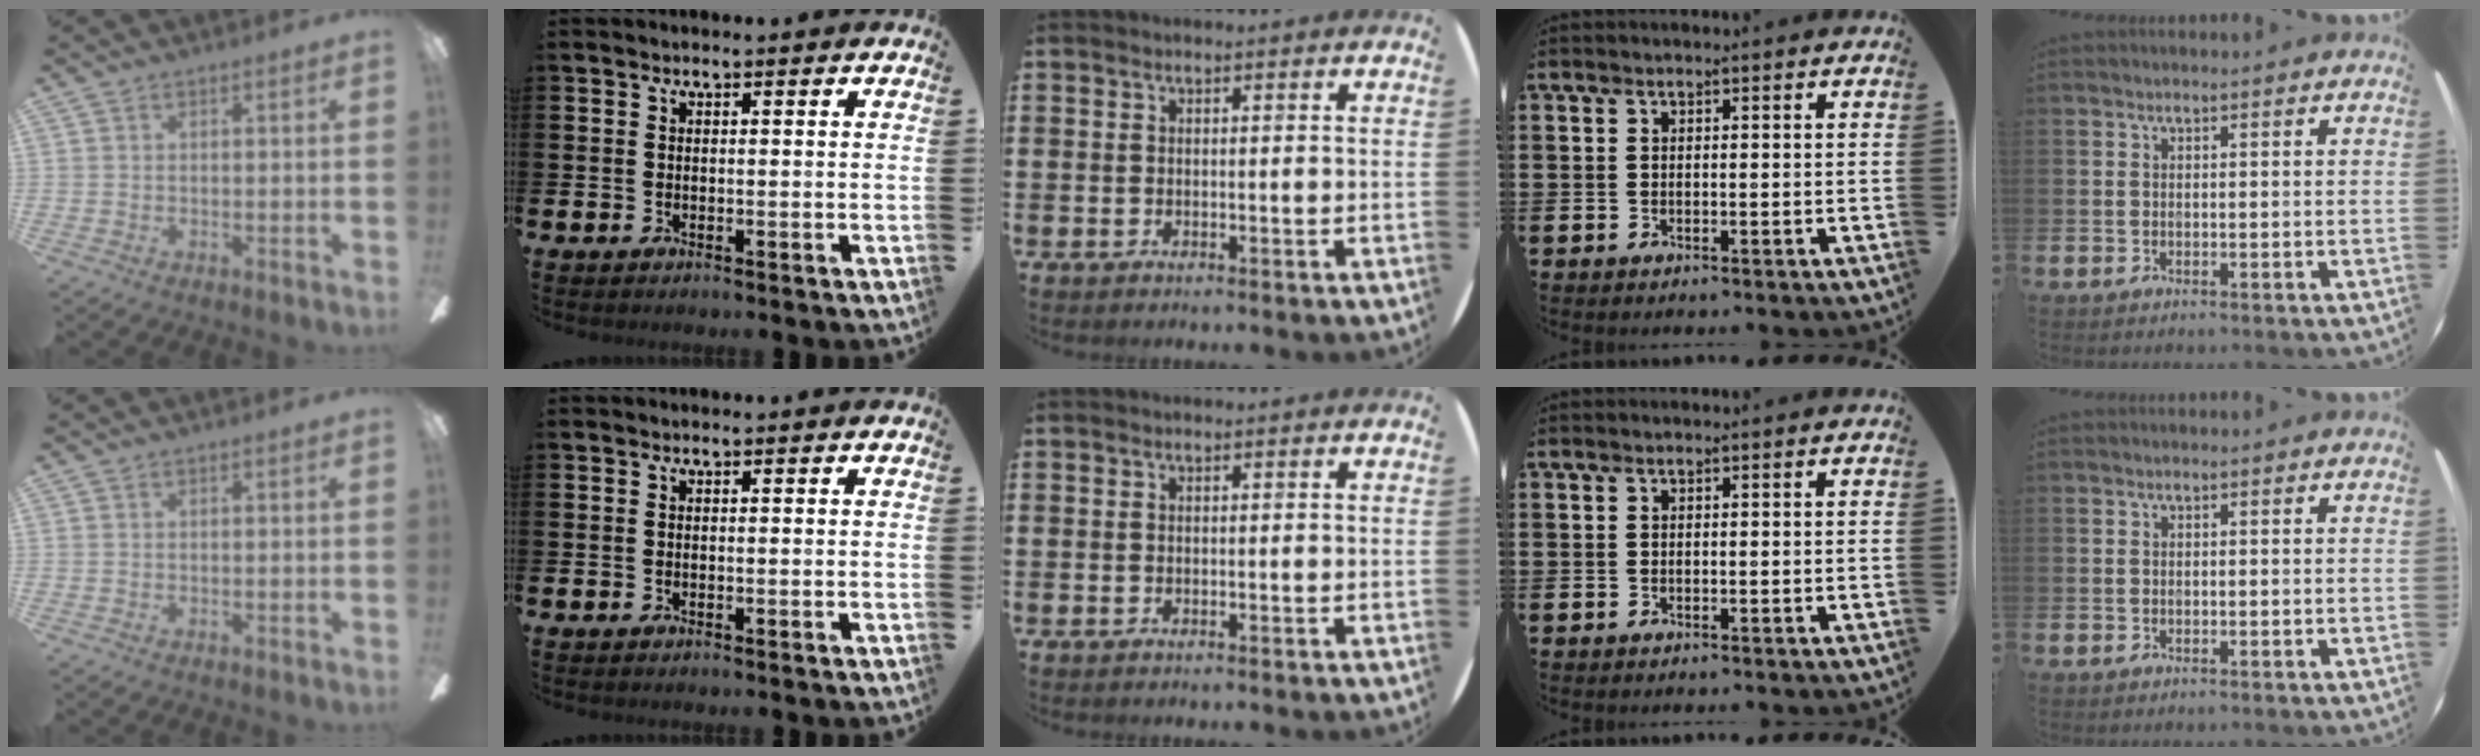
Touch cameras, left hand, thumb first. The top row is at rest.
{}